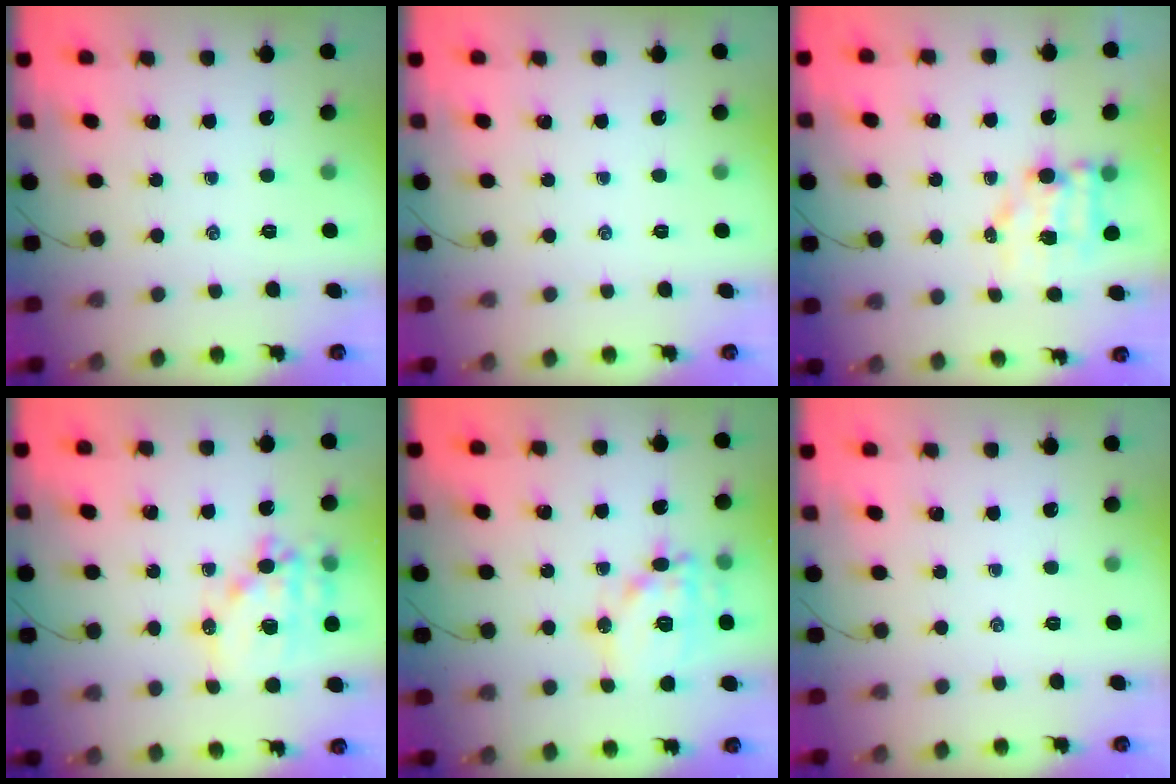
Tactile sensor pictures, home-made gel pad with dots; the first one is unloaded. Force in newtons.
{"total": 0.0}
{"total": 6.9, "press": 6.8, "slide": 1.0}
{"total": 15.6, "press": 15.3, "slide": 3.2}
{"total": 15.4, "press": 15.3, "slide": 1.7}
{"total": 0.0}